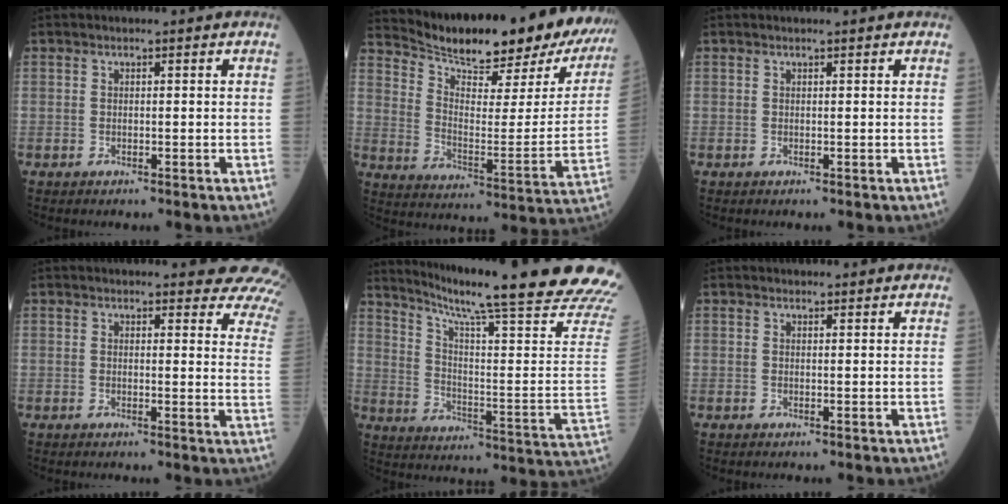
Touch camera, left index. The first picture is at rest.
{"total": 25.1, "force": [22.6, 4.7, 9.9], "torque": [-0.162, -0.065, 0.301]}
{"total": 0.8, "force": [0.7, 0.0, 0.3], "torque": [-0.007, 0.001, 0.008]}
{"total": 16.5, "force": [15.5, 3.3, 4.7], "torque": [-0.027, -0.067, 0.140]}
{"total": 28.7, "force": [23.5, -0.4, 16.4], "torque": [-0.218, -0.106, 0.301]}
{"total": 3.3, "force": [3.1, 0.8, 0.7], "torque": [-0.008, 0.013, 0.032]}